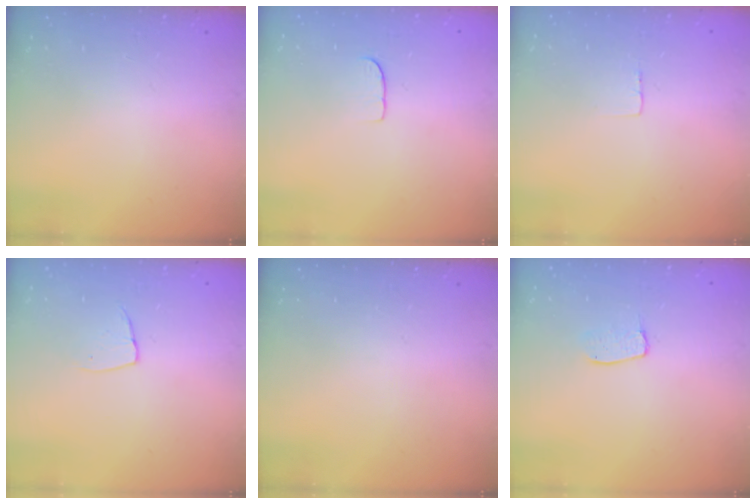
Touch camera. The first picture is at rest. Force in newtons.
{"total": 4.5, "press": 4.5, "slide": 0.3}
{"total": 2.3, "press": 2.3, "slide": 0.1}
{"total": 5.2, "press": 5.2, "slide": 0.4}
{"total": 0.0}
{"total": 4.8, "press": 4.8, "slide": 0.3}